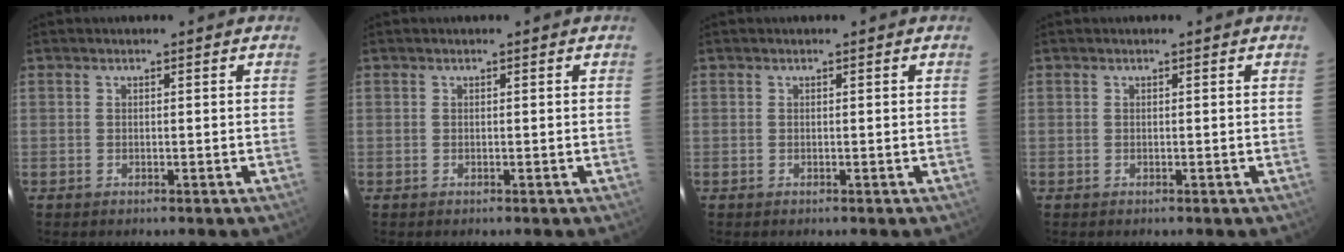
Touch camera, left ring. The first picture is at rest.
{"total": 0.0}
{"total": 0.0}
{"total": 0.0}